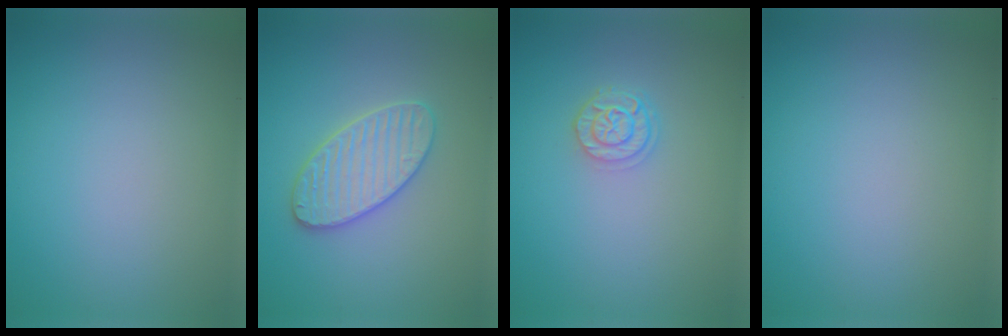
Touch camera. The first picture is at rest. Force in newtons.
{"total": 3.8, "press": 3.8, "slide": 0.3}
{"total": 2.4, "press": 2.0, "slide": 1.3}
{"total": 0.0}